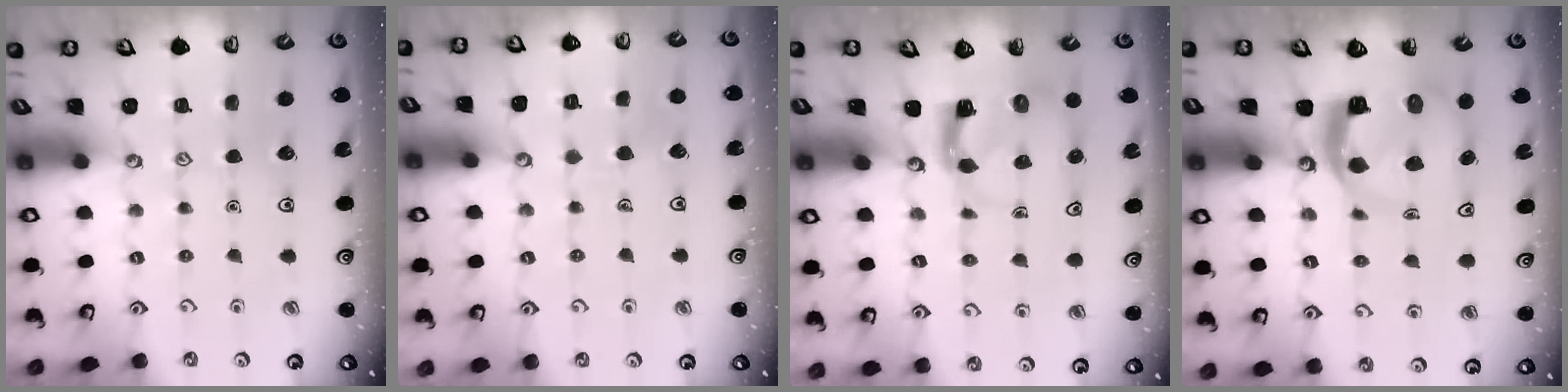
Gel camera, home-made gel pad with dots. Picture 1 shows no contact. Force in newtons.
{"total": 3.5, "press": 3.5, "slide": 0.3}
{"total": 3.9, "press": 3.9, "slide": 0.6}
{"total": 7.5, "press": 7.4, "slide": 1.0}